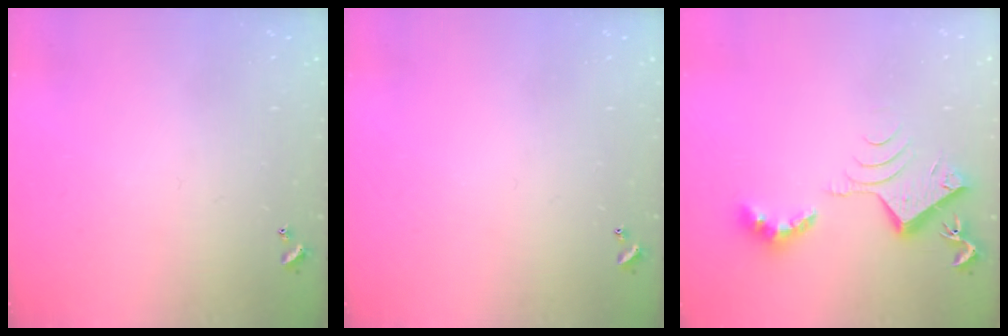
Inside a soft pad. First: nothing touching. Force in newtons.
{"total": 0.0}
{"total": 9.6, "press": 9.6, "slide": 0.4}